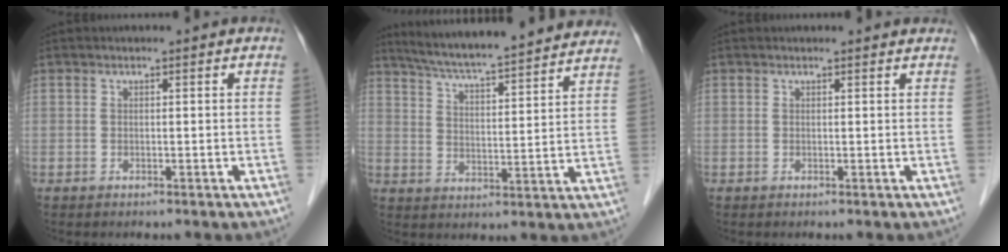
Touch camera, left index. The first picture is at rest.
{"total": 23.2, "force": [21.1, 1.4, 9.6], "torque": [-0.153, -0.002, 0.285]}
{"total": 3.4, "force": [3.3, 0.5, 0.6], "torque": [-0.011, 0.013, 0.027]}